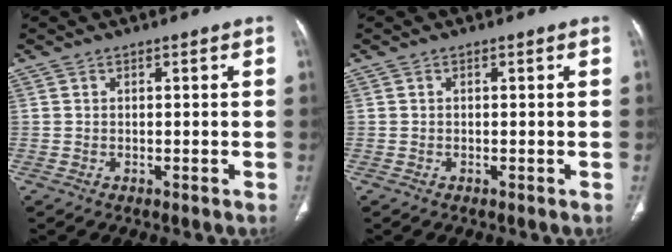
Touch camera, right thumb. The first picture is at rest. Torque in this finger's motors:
{"motor_torque": [0.30, 0.08, -0.22, 0.13, -0.01]}